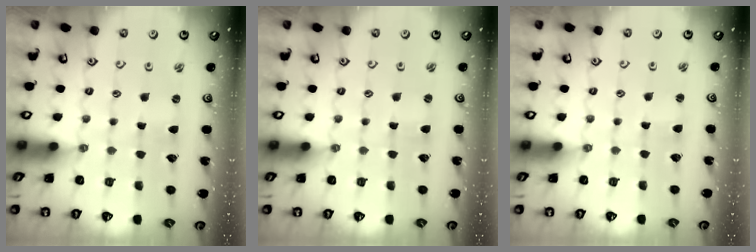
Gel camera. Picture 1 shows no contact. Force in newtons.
{"total": 1.0, "press": 1.0, "slide": 0.3}
{"total": 1.5, "press": 1.5, "slide": 0.3}